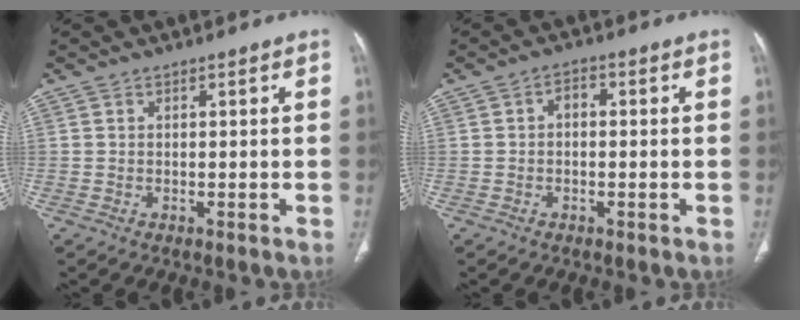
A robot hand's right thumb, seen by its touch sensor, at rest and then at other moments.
{"total": 2.2, "force": [-0.1, 1.5, 1.7], "torque": [-0.014, 0.012, -0.009]}